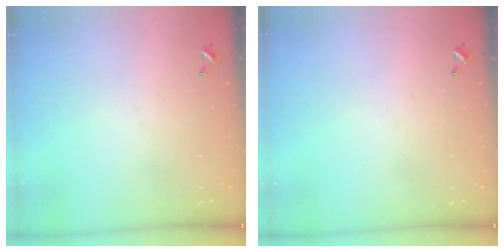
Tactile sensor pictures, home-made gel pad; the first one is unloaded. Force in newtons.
{"total": 0.0}